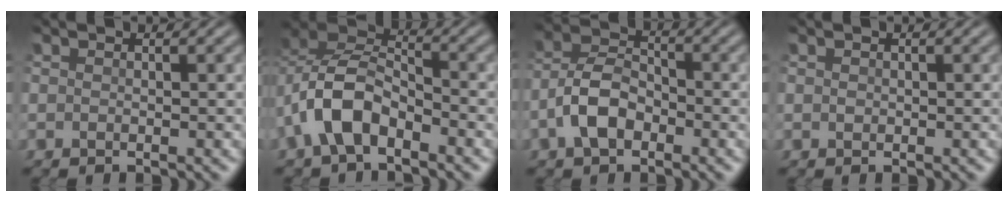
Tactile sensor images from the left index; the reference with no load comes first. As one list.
[{"total": 5.8, "force": [-2.8, 3.0, 4.1], "torque": [-0.084, 0.013, -0.059]}, {"total": 4.6, "force": [-2.1, 2.5, 3.2], "torque": [-0.067, 0.012, -0.045]}, {"total": 1.0, "force": [0.4, 0.8, 0.5], "torque": [0.007, 0.007, -0.008]}]